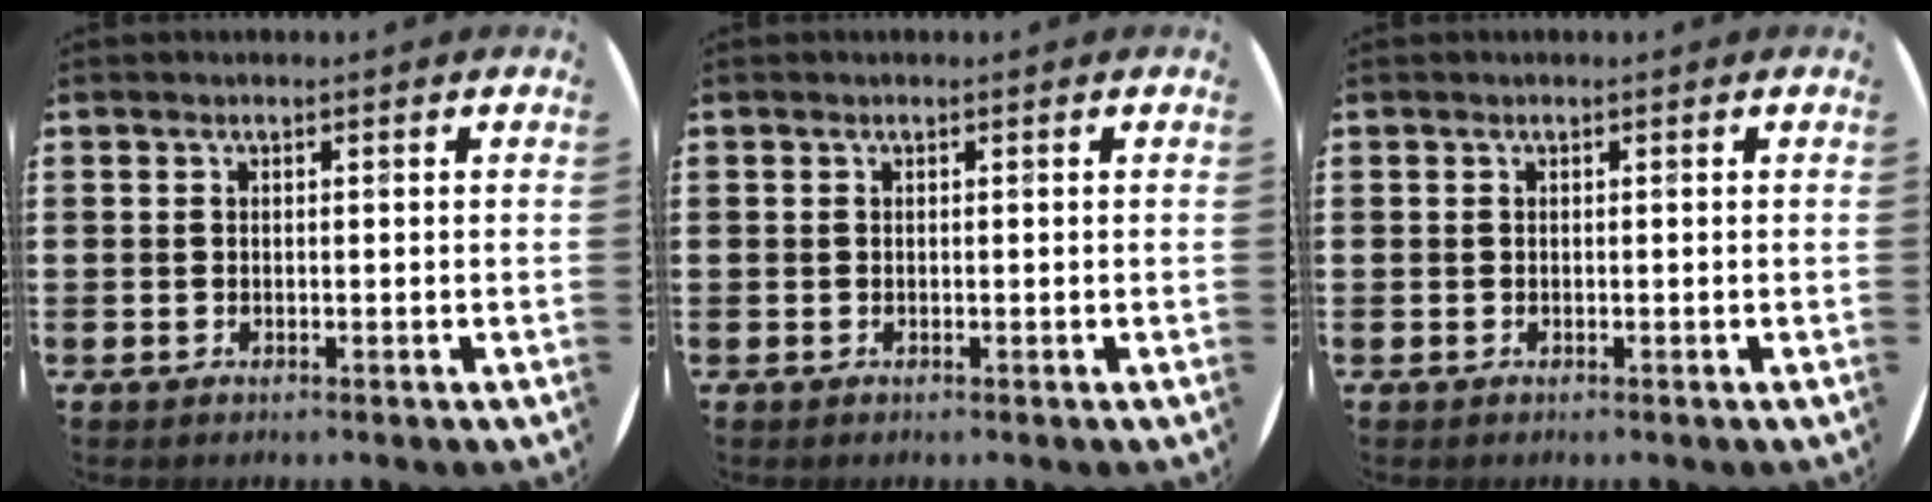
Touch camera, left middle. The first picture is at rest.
{"total": 0.0}
{"total": 0.0}